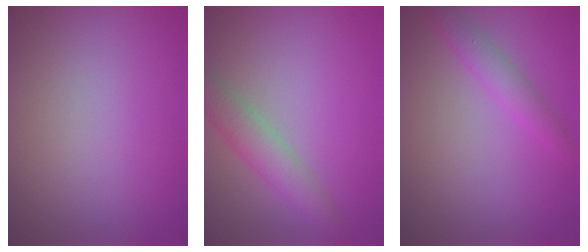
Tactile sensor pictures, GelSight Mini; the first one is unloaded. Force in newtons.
{"total": 2.9, "press": 2.9, "slide": 0.1}
{"total": 2.1, "press": 2.1, "slide": 0.1}